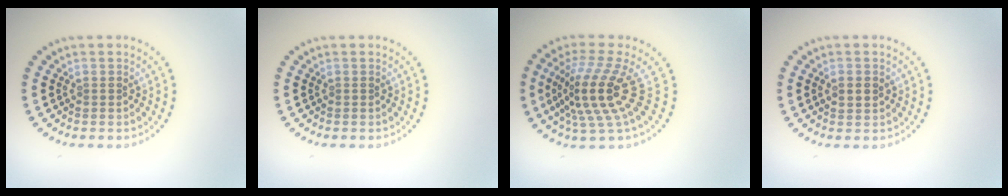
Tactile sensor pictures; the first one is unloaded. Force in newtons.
{"total": 0.0}
{"total": 5.2, "press": 3.6, "slide": 3.7}
{"total": 1.7, "press": 1.7, "slide": 0.0}